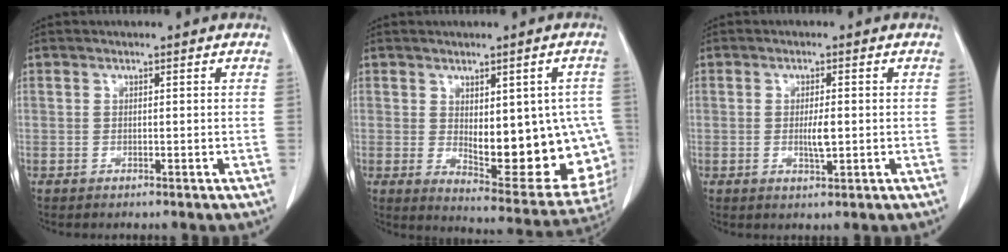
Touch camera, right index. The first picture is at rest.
{"total": 17.4, "force": [-1.2, 6.8, 16.0], "torque": [-0.151, 0.004, 0.013]}
{"total": 3.0, "force": [-0.2, 0.6, 2.9], "torque": [-0.053, -0.002, 0.000]}